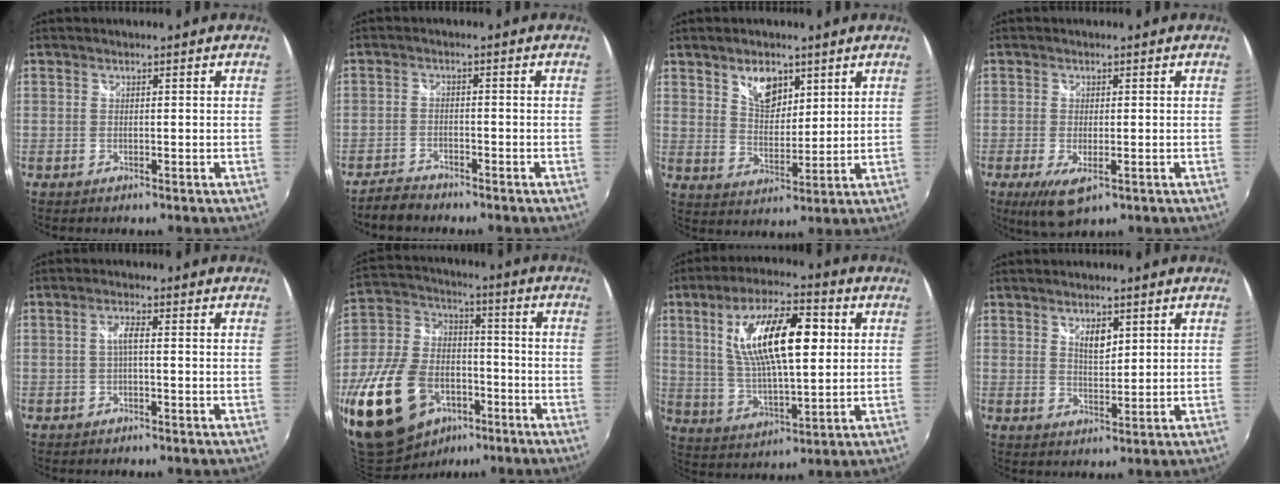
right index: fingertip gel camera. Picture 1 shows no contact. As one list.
[{"total": 3.8, "force": [-3.5, 1.1, 0.9], "torque": [-0.037, -0.004, -0.068]}, {"total": 7.1, "force": [4.2, 4.1, 4.1], "torque": [-0.057, 0.003, 0.078]}, {"total": 6.0, "force": [-2.4, 2.4, 5.0], "torque": [-0.100, -0.023, -0.035]}, {"total": 2.1, "force": [-0.3, 0.2, 2.0], "torque": [-0.040, 0.005, -0.006]}, {"total": 24.6, "force": [-11.5, 15.9, 14.8], "torque": [-0.340, 0.000, -0.181]}, {"total": 17.2, "force": [4.2, 5.9, 15.6], "torque": [-0.280, 0.014, 0.079]}, {"total": 4.0, "force": [1.9, 1.8, 3.0], "torque": [-0.046, -0.001, 0.034]}]